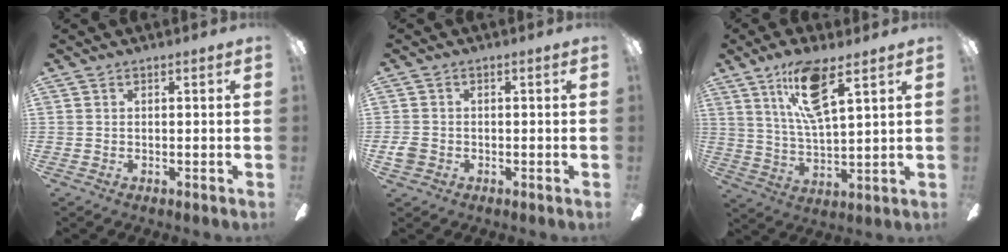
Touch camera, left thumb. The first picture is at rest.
{"total": 2.6, "force": [-0.8, 2.1, 1.3], "torque": [-0.027, 0.005, -0.017]}
{"total": 13.8, "force": [8.2, 4.0, 10.5], "torque": [-0.194, -0.014, 0.138]}